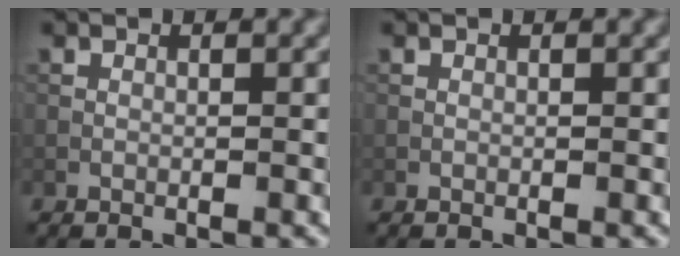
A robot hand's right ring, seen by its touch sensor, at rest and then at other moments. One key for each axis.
{"total": 0.0}